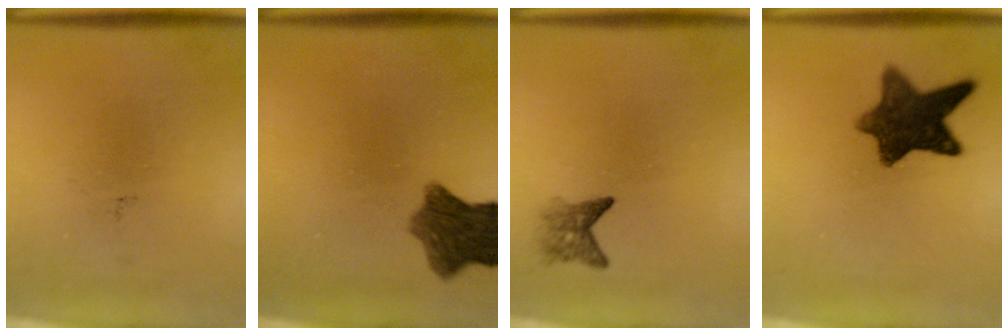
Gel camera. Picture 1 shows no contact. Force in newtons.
{"total": 8.2}
{"total": 2.2}
{"total": 9.8}